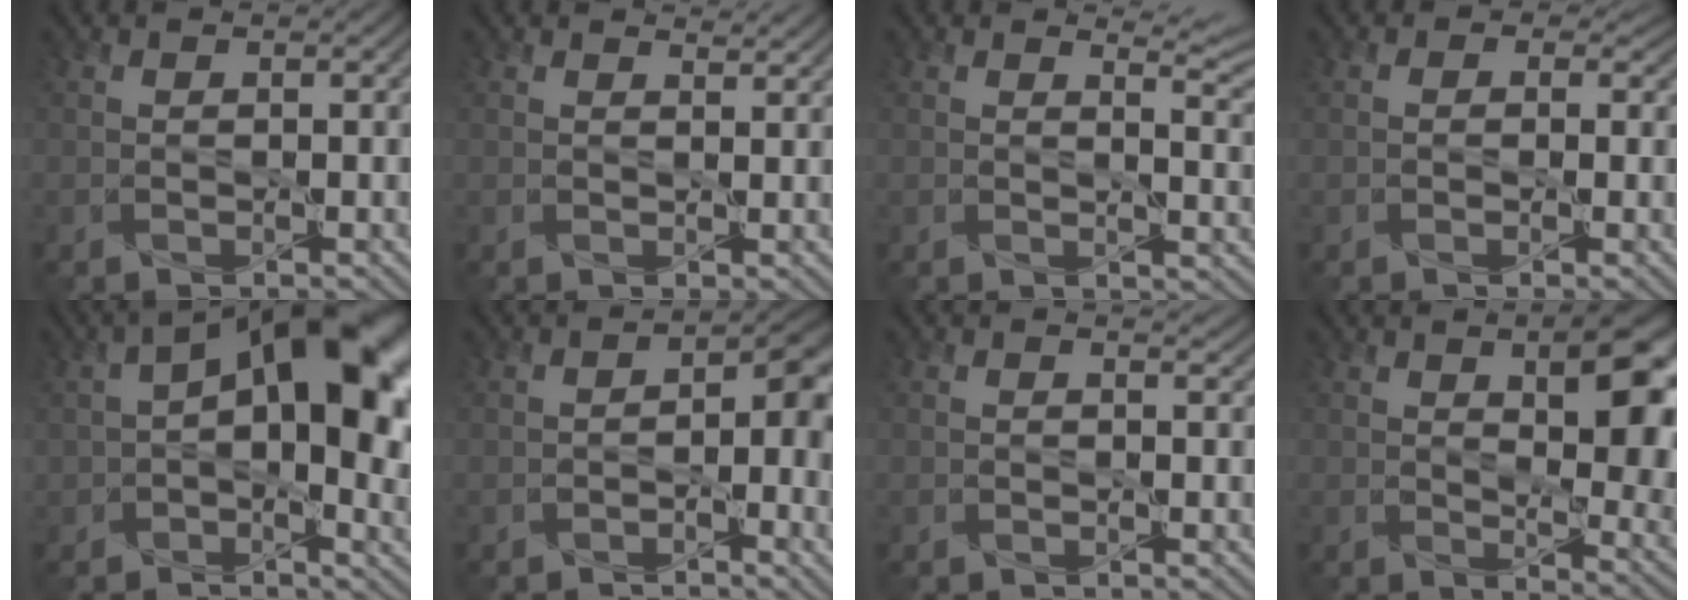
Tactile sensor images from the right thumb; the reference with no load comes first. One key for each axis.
{"total": 1.8, "fx": 1.7, "fy": 0.4, "fz": 0.5, "tx": -0.013, "ty": -0.002, "tz": 0.030}
{"total": 4.3, "fx": 3.4, "fy": 1.0, "fz": 2.3, "tx": -0.036, "ty": 0.001, "tz": 0.048}
{"total": 2.1, "fx": 0.5, "fy": 1.9, "fz": 0.7, "tx": -0.014, "ty": -0.004, "tz": -0.008}
{"total": 17.8, "fx": 3.3, "fy": 9.8, "fz": 14.5, "tx": -0.200, "ty": 0.006, "tz": 0.064}
{"total": 6.8, "fx": -1.0, "fy": 3.6, "fz": 5.7, "tx": -0.063, "ty": -0.007, "tz": -0.014}
{"total": 0.9, "fx": 0.8, "fy": 0.2, "fz": 0.3, "tx": -0.006, "ty": -0.003, "tz": 0.016}
{"total": 12.4, "fx": 3.3, "fy": 5.6, "fz": 10.5, "tx": -0.142, "ty": 0.001, "tz": 0.056}